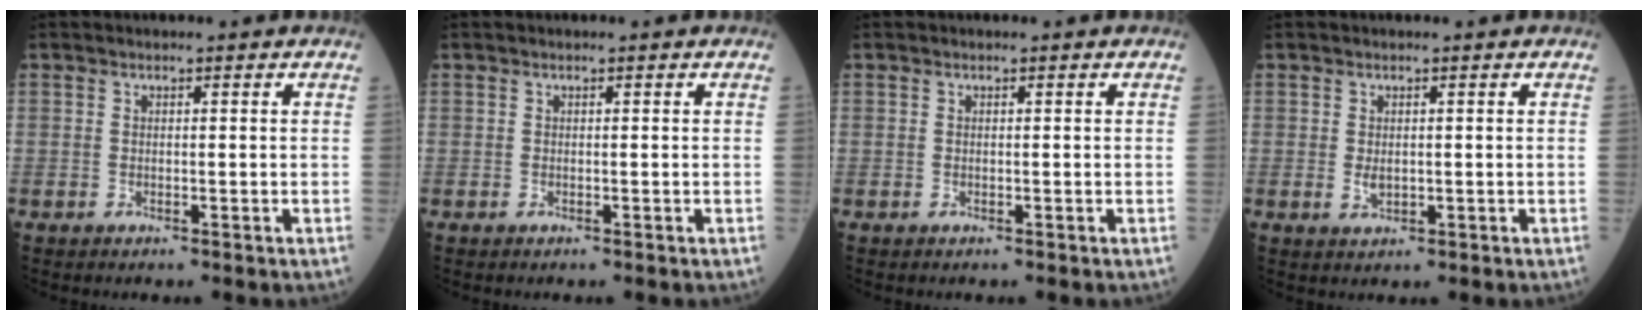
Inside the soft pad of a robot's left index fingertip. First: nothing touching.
{"total": 0.0}
{"total": 0.0}
{"total": 1.6, "force": [0.0, 1.0, 1.3], "torque": [-0.025, -0.004, 0.005]}